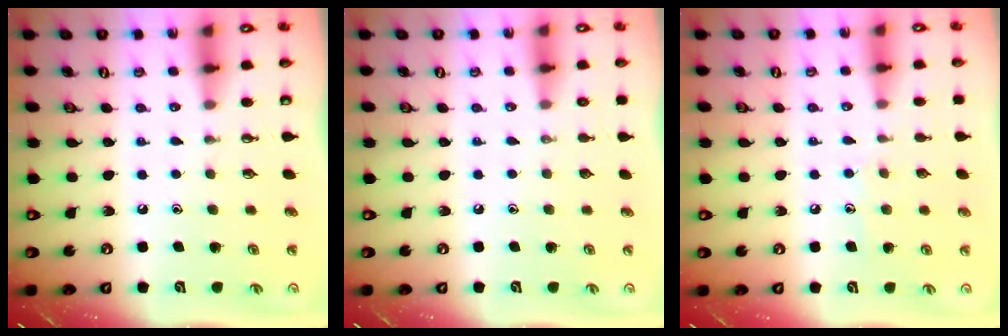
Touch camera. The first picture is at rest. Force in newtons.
{"total": 0.0}
{"total": 6.5, "press": 6.5, "slide": 0.7}